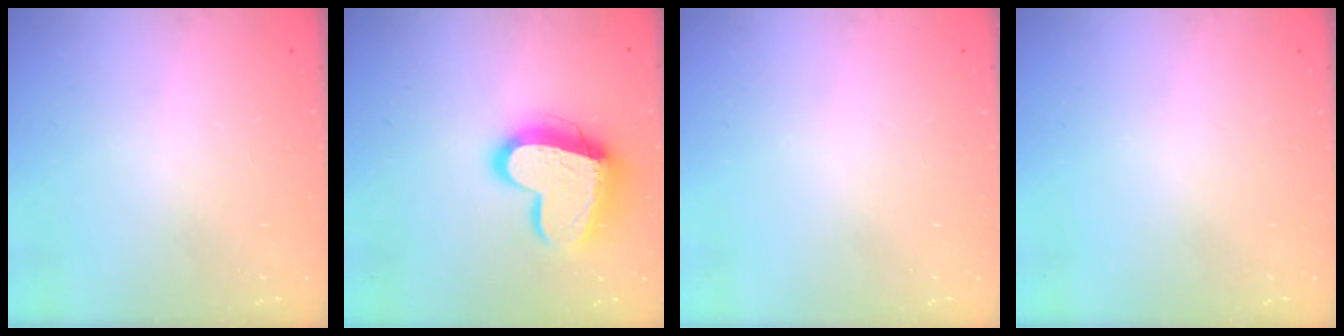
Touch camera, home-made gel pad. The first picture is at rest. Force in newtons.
{"total": 16.7, "press": 16.6, "slide": 1.4}
{"total": 0.0}
{"total": 0.0}